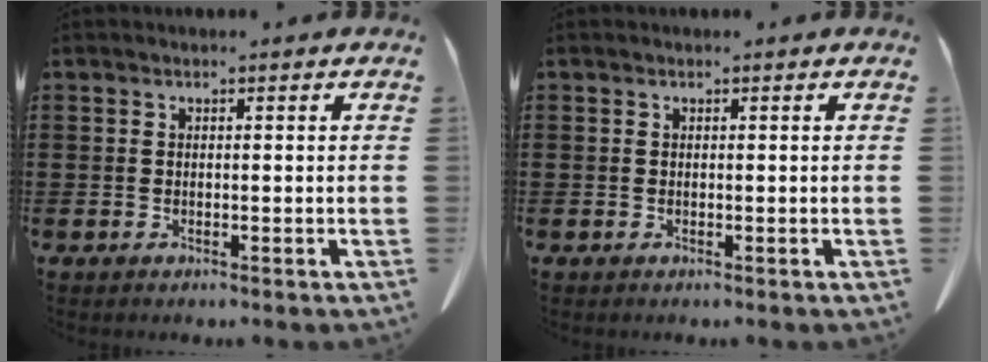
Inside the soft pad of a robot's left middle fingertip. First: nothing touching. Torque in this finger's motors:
{"motor_torque": [-0.24, 0.24, -0.03, 0.00]}